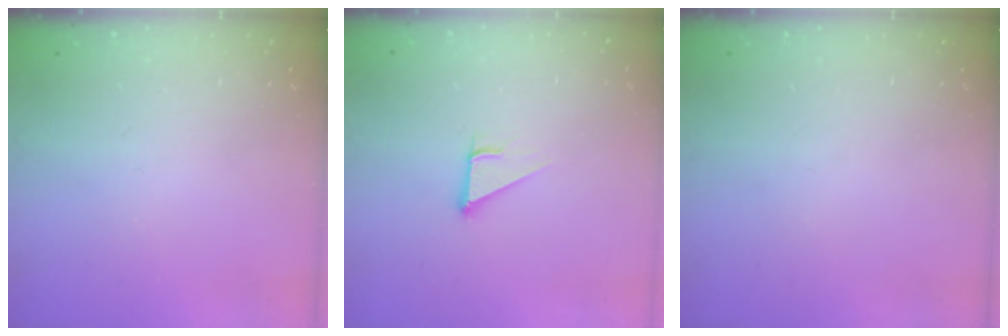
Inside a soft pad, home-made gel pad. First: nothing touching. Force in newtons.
{"total": 2.9, "press": 2.9, "slide": 0.1}
{"total": 0.0}